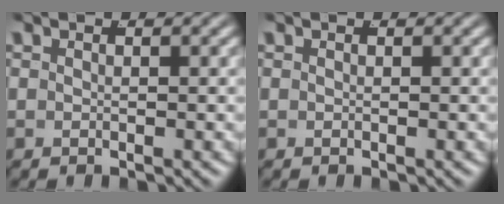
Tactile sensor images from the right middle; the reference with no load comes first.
{"total": 0.0}